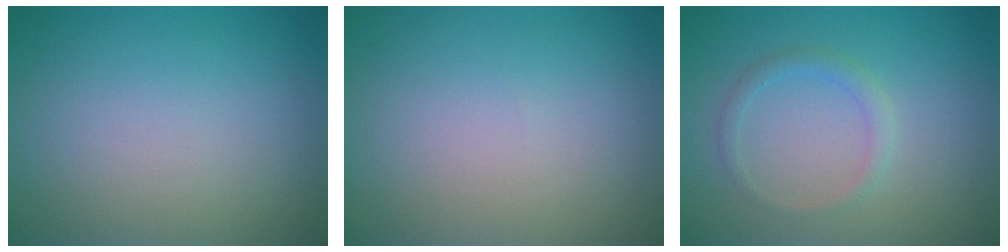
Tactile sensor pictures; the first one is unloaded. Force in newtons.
{"total": 0.0}
{"total": 1.4, "press": 1.4, "slide": 0.1}